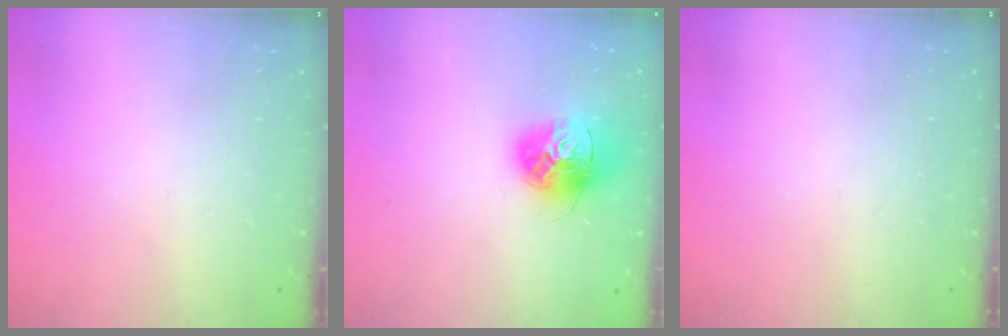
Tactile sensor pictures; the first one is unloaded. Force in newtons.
{"total": 15.6, "press": 15.5, "slide": 1.4}
{"total": 0.0}